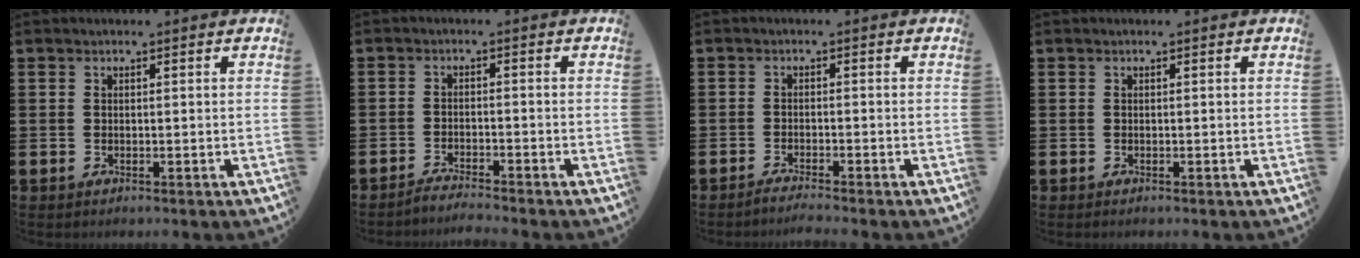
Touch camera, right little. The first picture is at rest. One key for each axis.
{"total": 1.9, "fx": -1.9, "fy": -0.2, "fz": 0.2, "tx": -0.004, "ty": 0.004, "tz": -0.039}
{"total": 1.5, "fx": -1.4, "fy": -0.2, "fz": 0.5, "tx": -0.007, "ty": 0.000, "tz": -0.026}
{"total": 0.0}